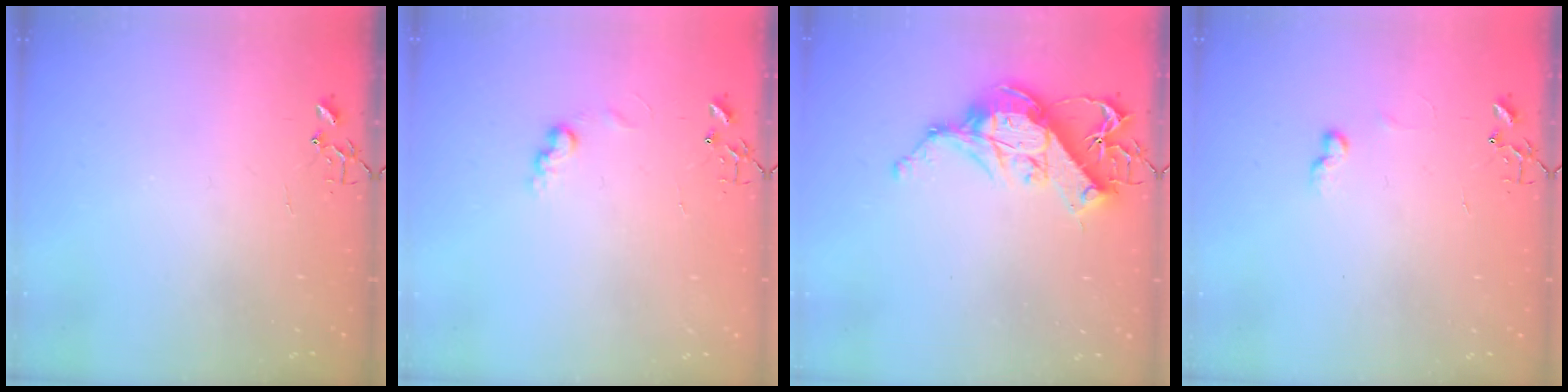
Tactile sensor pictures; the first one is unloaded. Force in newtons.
{"total": 6.4, "press": 6.4, "slide": 0.5}
{"total": 15.3, "press": 15.1, "slide": 2.1}
{"total": 5.9, "press": 5.9, "slide": 0.8}